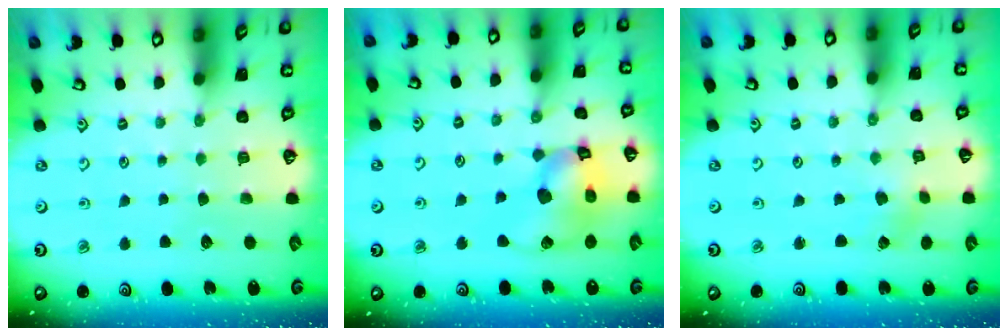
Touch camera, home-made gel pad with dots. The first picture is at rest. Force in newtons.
{"total": 13.8, "press": 13.7, "slide": 1.9}
{"total": 0.0}